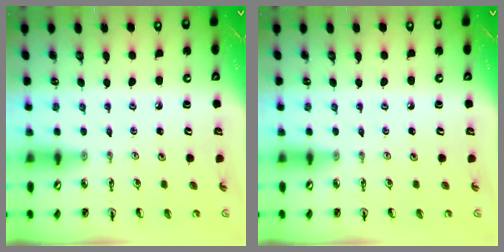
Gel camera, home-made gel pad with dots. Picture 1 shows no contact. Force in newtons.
{"total": 0.0}